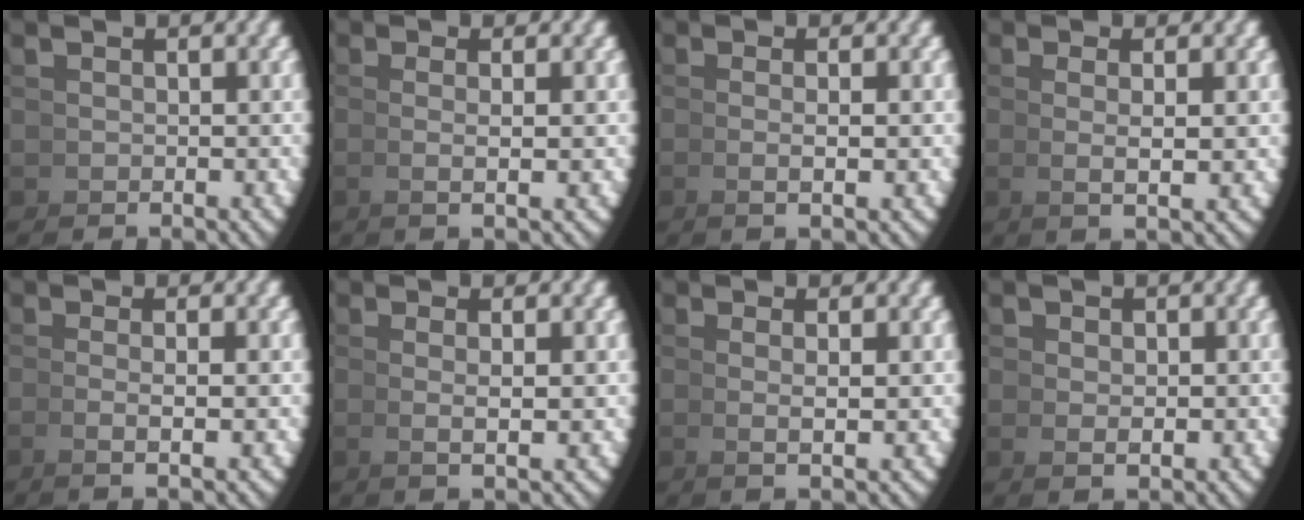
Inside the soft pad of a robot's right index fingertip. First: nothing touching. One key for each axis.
{"total": 2.3, "fx": 0.2, "fy": -0.8, "fz": 2.1, "tx": -0.036, "ty": 0.000, "tz": 0.006}
{"total": 1.9, "fx": 0.0, "fy": -0.7, "fz": 1.8, "tx": -0.033, "ty": 0.001, "tz": 0.001}
{"total": 2.5, "fx": 0.6, "fy": -0.5, "fz": 2.4, "tx": -0.041, "ty": -0.001, "tz": 0.015}
{"total": 2.3, "fx": -0.3, "fy": -0.7, "fz": 2.2, "tx": -0.038, "ty": 0.001, "tz": -0.004}
{"total": 2.2, "fx": 0.4, "fy": -0.6, "fz": 2.1, "tx": -0.037, "ty": -0.001, "tz": 0.012}
{"total": 2.0, "fx": 0.5, "fy": -0.7, "fz": 1.8, "tx": -0.034, "ty": -0.002, "tz": 0.014}
{"total": 0.9, "fx": 0.5, "fy": 0.3, "fz": 0.7, "tx": -0.011, "ty": -0.004, "tz": 0.014}